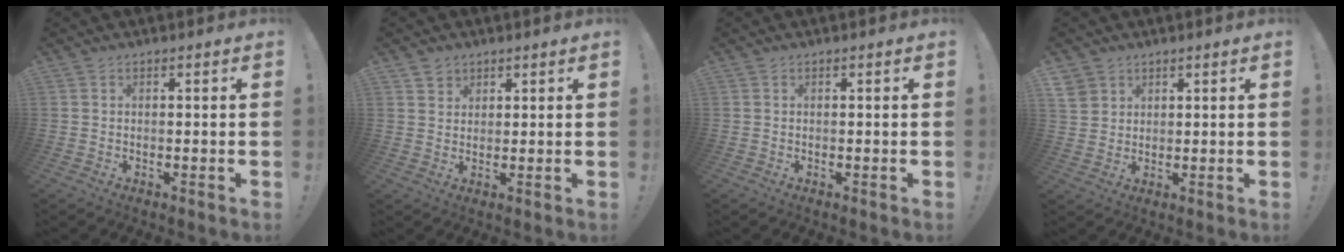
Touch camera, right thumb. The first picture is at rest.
{"total": 2.6, "force": [2.0, 1.6, 0.0], "torque": [0.000, -0.010, 0.036]}
{"total": 0.0}
{"total": 4.4, "force": [2.7, 3.4, 0.6], "torque": [-0.007, -0.016, 0.052]}